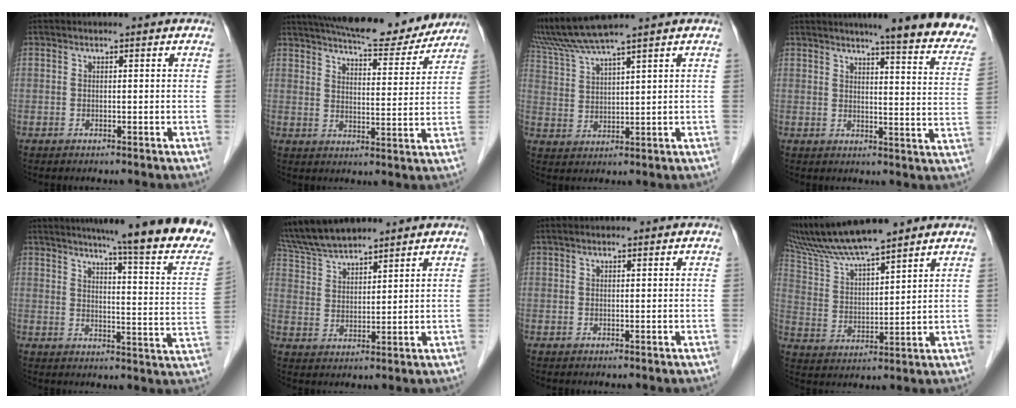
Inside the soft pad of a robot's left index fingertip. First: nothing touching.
{"total": 18.5, "force": [16.5, 3.8, 7.2], "torque": [-0.113, 0.008, 0.221]}
{"total": 7.6, "force": [6.7, -1.9, 2.9], "torque": [-0.071, 0.009, 0.139]}
{"total": 18.4, "force": [15.7, 0.8, 9.5], "torque": [-0.103, -0.044, 0.171]}
{"total": 23.0, "force": [18.7, 0.0, 13.3], "torque": [-0.178, -0.056, 0.224]}
{"total": 10.3, "force": [9.4, 1.4, 3.9], "torque": [-0.085, 0.019, 0.186]}
{"total": 0.8, "force": [0.6, 0.0, 0.5], "torque": [-0.013, 0.011, 0.014]}
{"total": 12.5, "force": [11.0, 0.6, 5.8], "torque": [-0.115, 0.020, 0.210]}